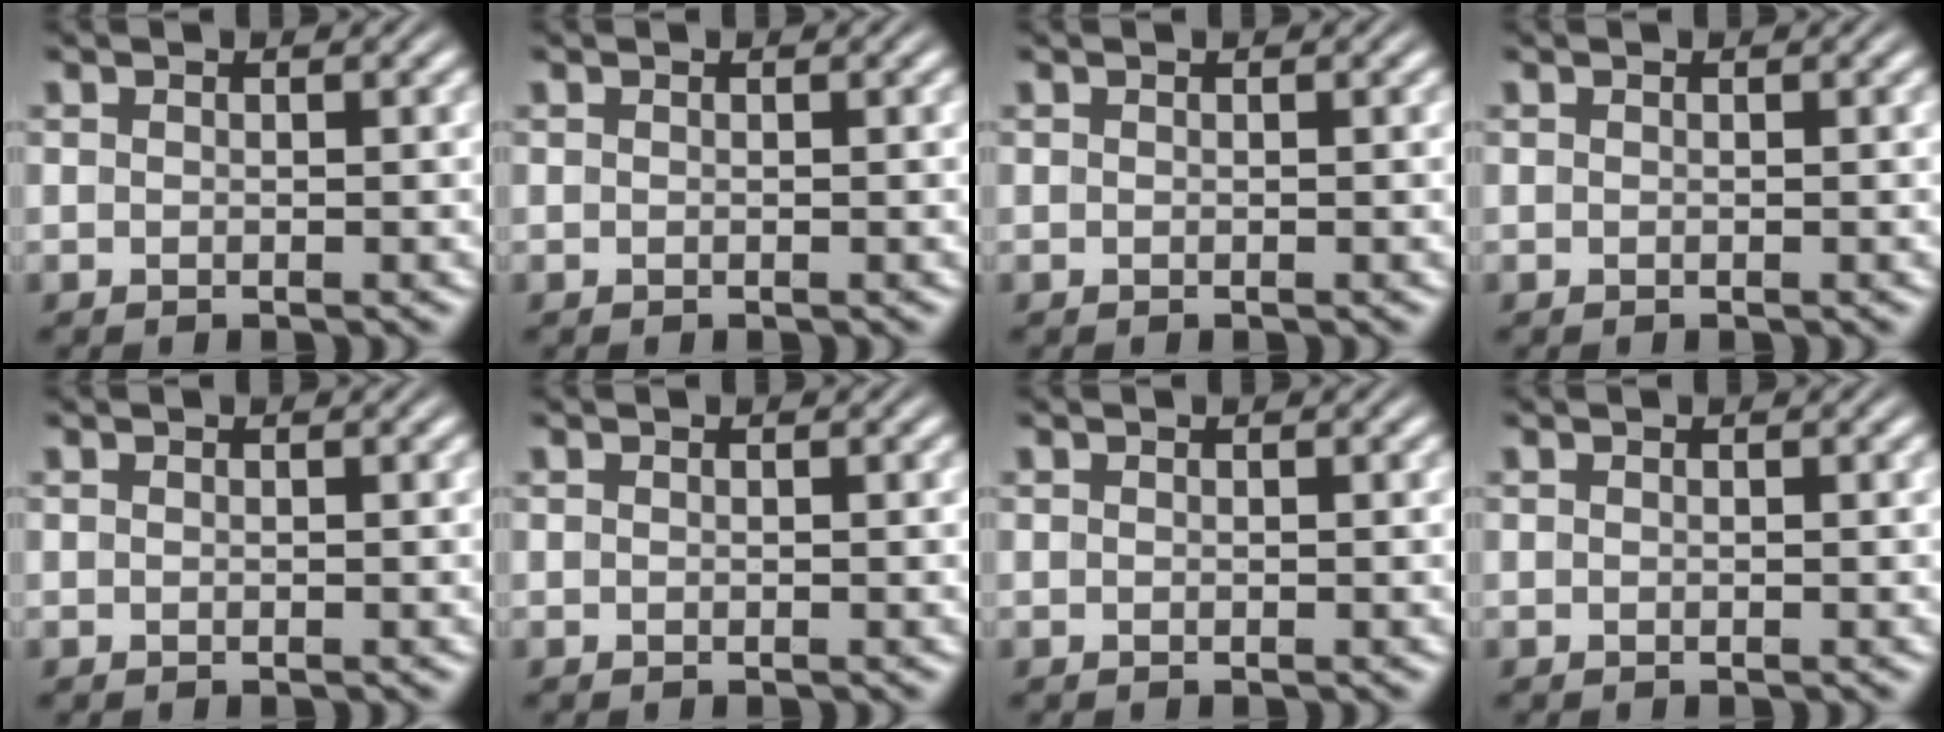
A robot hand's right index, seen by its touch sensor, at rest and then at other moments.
{"total": 0.0}
{"total": 0.0}
{"total": 0.0}
{"total": 0.0}
{"total": 0.0}
{"total": 0.0}
{"total": 0.0}